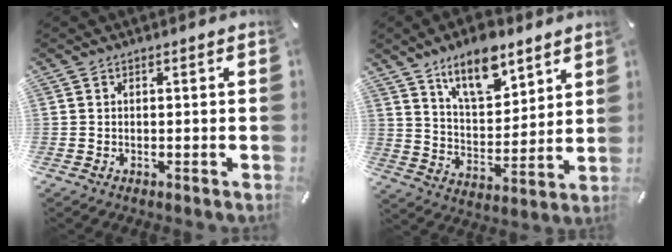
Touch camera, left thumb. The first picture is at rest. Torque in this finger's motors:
{"motor_torque": [2.51, 2.44, 1.47, -1.30, 0.24]}